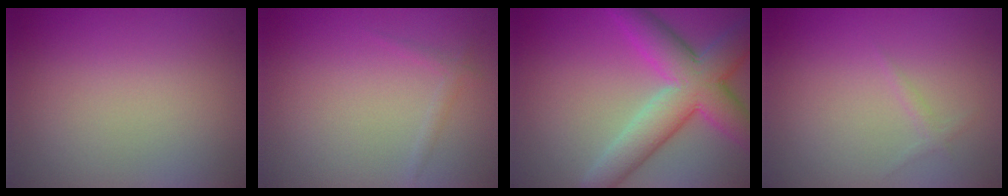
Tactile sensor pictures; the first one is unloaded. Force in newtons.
{"total": 0.9, "press": 0.9, "slide": 0.1}
{"total": 8.4, "press": 8.4, "slide": 0.4}
{"total": 0.6, "press": 0.6, "slide": 0.1}